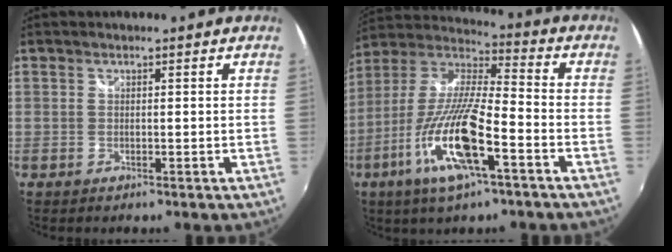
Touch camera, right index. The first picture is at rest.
{"total": 18.7, "force": [-8.2, 3.7, 16.4], "torque": [-0.329, -0.029, -0.162]}